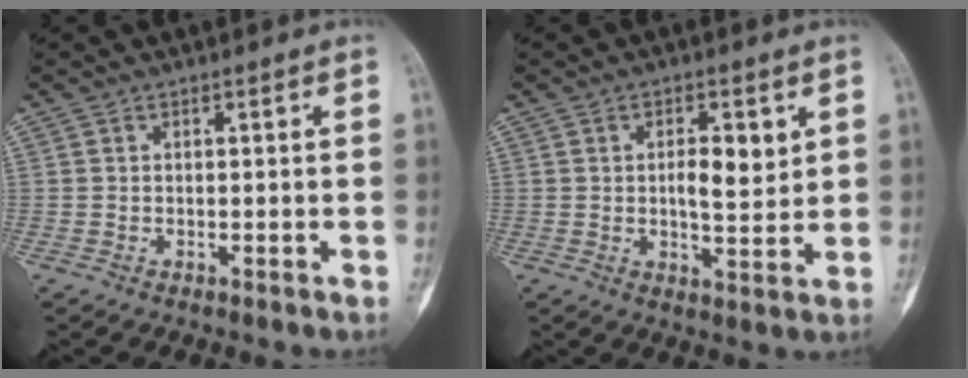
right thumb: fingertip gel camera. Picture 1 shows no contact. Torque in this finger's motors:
{"motor_torque": [0.34, 0.34, -0.09, 0.22, 0.05]}